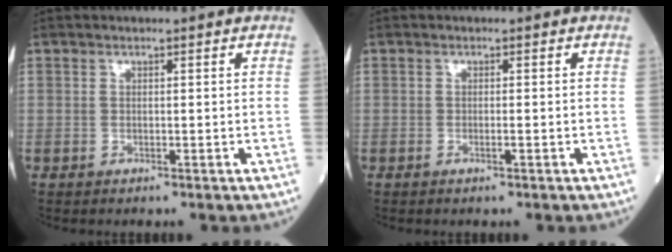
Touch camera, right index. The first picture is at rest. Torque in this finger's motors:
{"motor_torque": [-0.14, -0.03, -0.09, -0.01]}